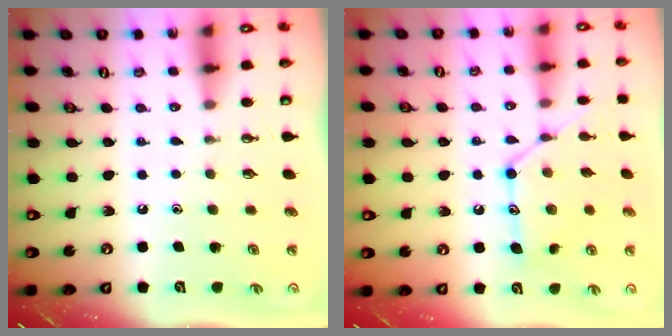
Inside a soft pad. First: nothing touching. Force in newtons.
{"total": 13.5, "press": 13.5, "slide": 0.8}